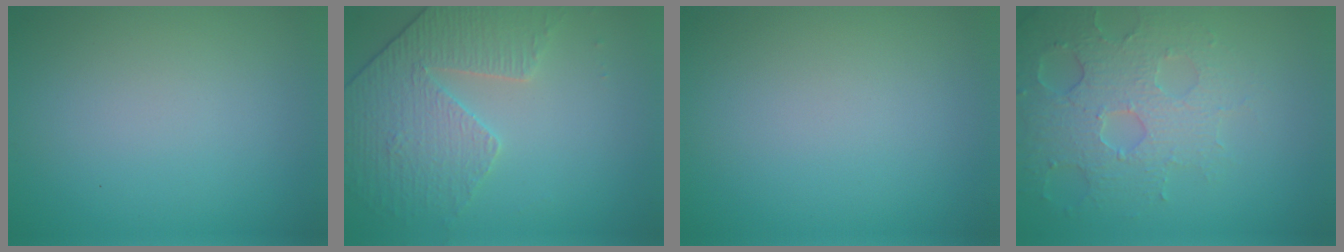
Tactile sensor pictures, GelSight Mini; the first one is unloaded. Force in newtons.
{"total": 4.2, "press": 3.7, "slide": 2.1}
{"total": 0.0}
{"total": 4.6, "press": 4.3, "slide": 1.6}